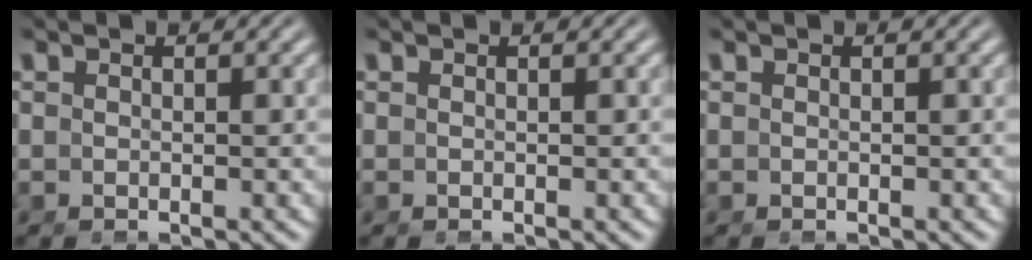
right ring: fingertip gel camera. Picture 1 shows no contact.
{"total": 0.0}
{"total": 0.0}